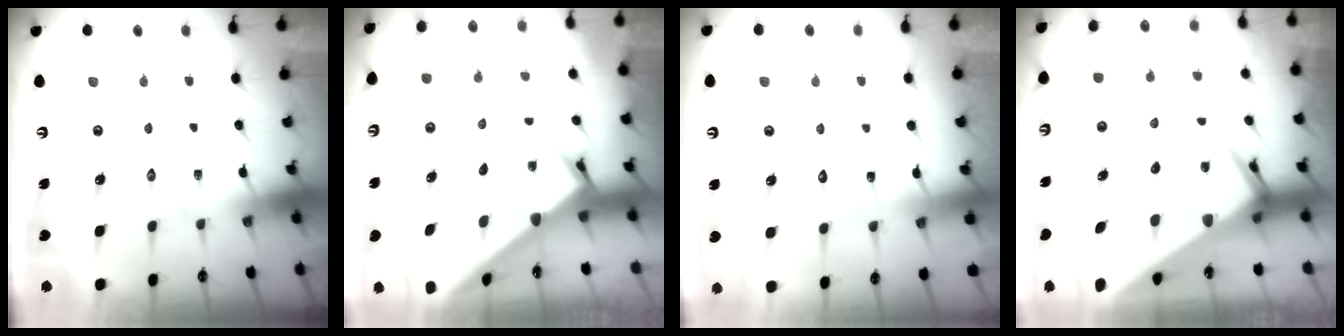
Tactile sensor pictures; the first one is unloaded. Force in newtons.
{"total": 2.6, "press": 2.6, "slide": 0.2}
{"total": 5.5, "press": 5.4, "slide": 0.6}
{"total": 8.4, "press": 8.3, "slide": 0.8}